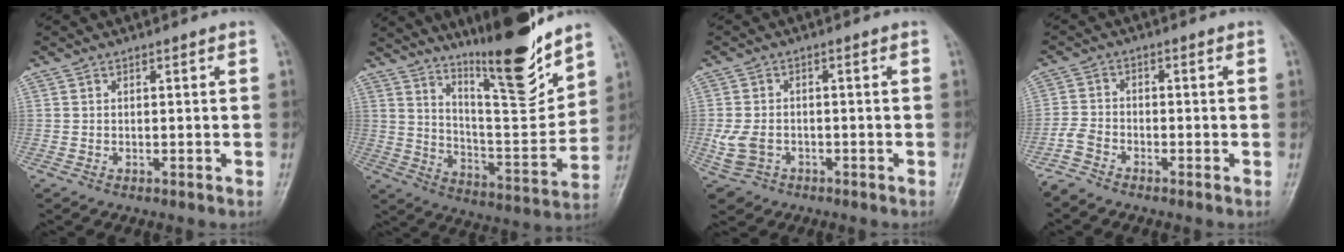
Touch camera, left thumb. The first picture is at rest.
{"total": 17.7, "force": [13.5, 2.8, 11.1], "torque": [-0.140, -0.096, 0.231]}
{"total": 4.9, "force": [-1.6, 3.8, 2.7], "torque": [-0.059, 0.007, -0.024]}
{"total": 3.2, "force": [-2.9, 1.1, 0.8], "torque": [-0.022, 0.002, -0.067]}